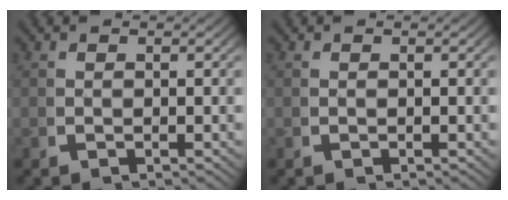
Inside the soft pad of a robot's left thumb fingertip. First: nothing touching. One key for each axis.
{"total": 0.0}